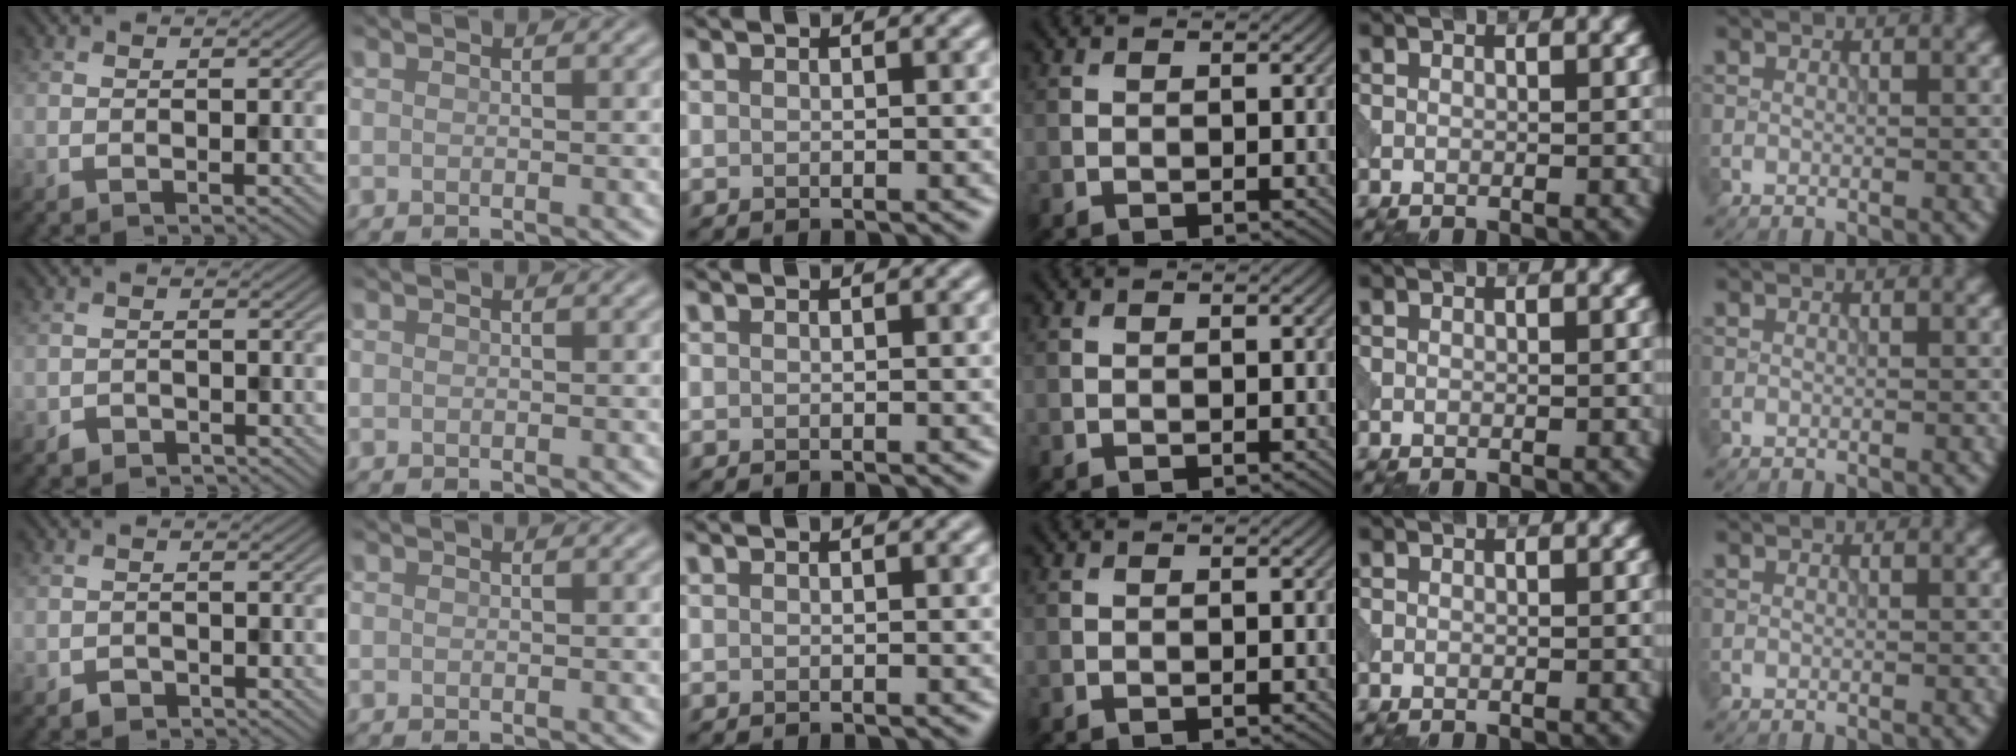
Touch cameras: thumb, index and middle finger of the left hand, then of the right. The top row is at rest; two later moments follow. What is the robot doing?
{"motion": "open", "object": "sandwich press"}